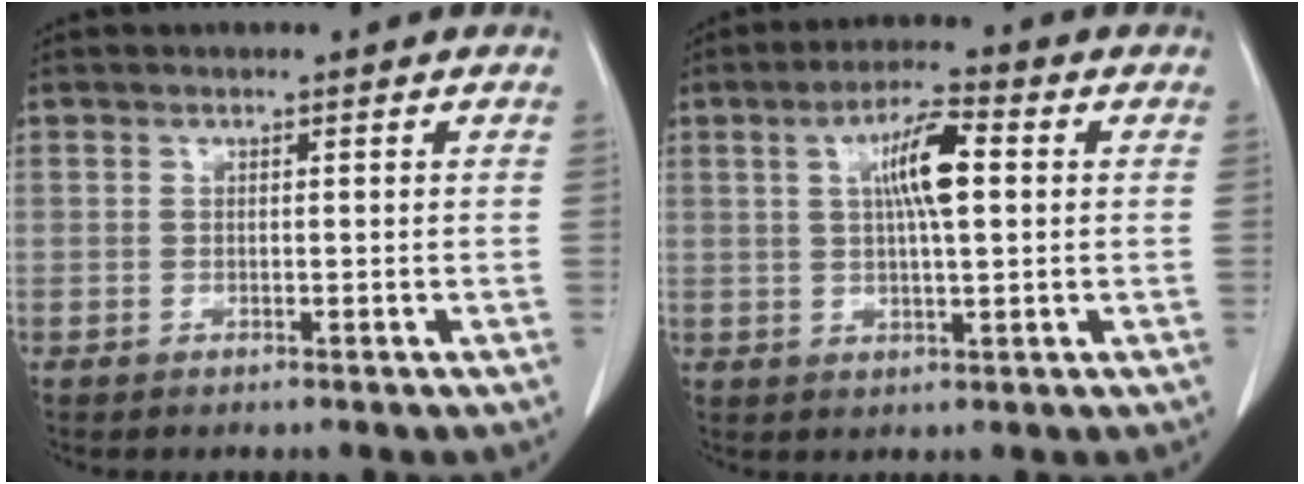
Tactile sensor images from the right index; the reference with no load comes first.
{"total": 7.6, "force": [1.6, 1.3, 7.3], "torque": [-0.130, 0.012, 0.028]}